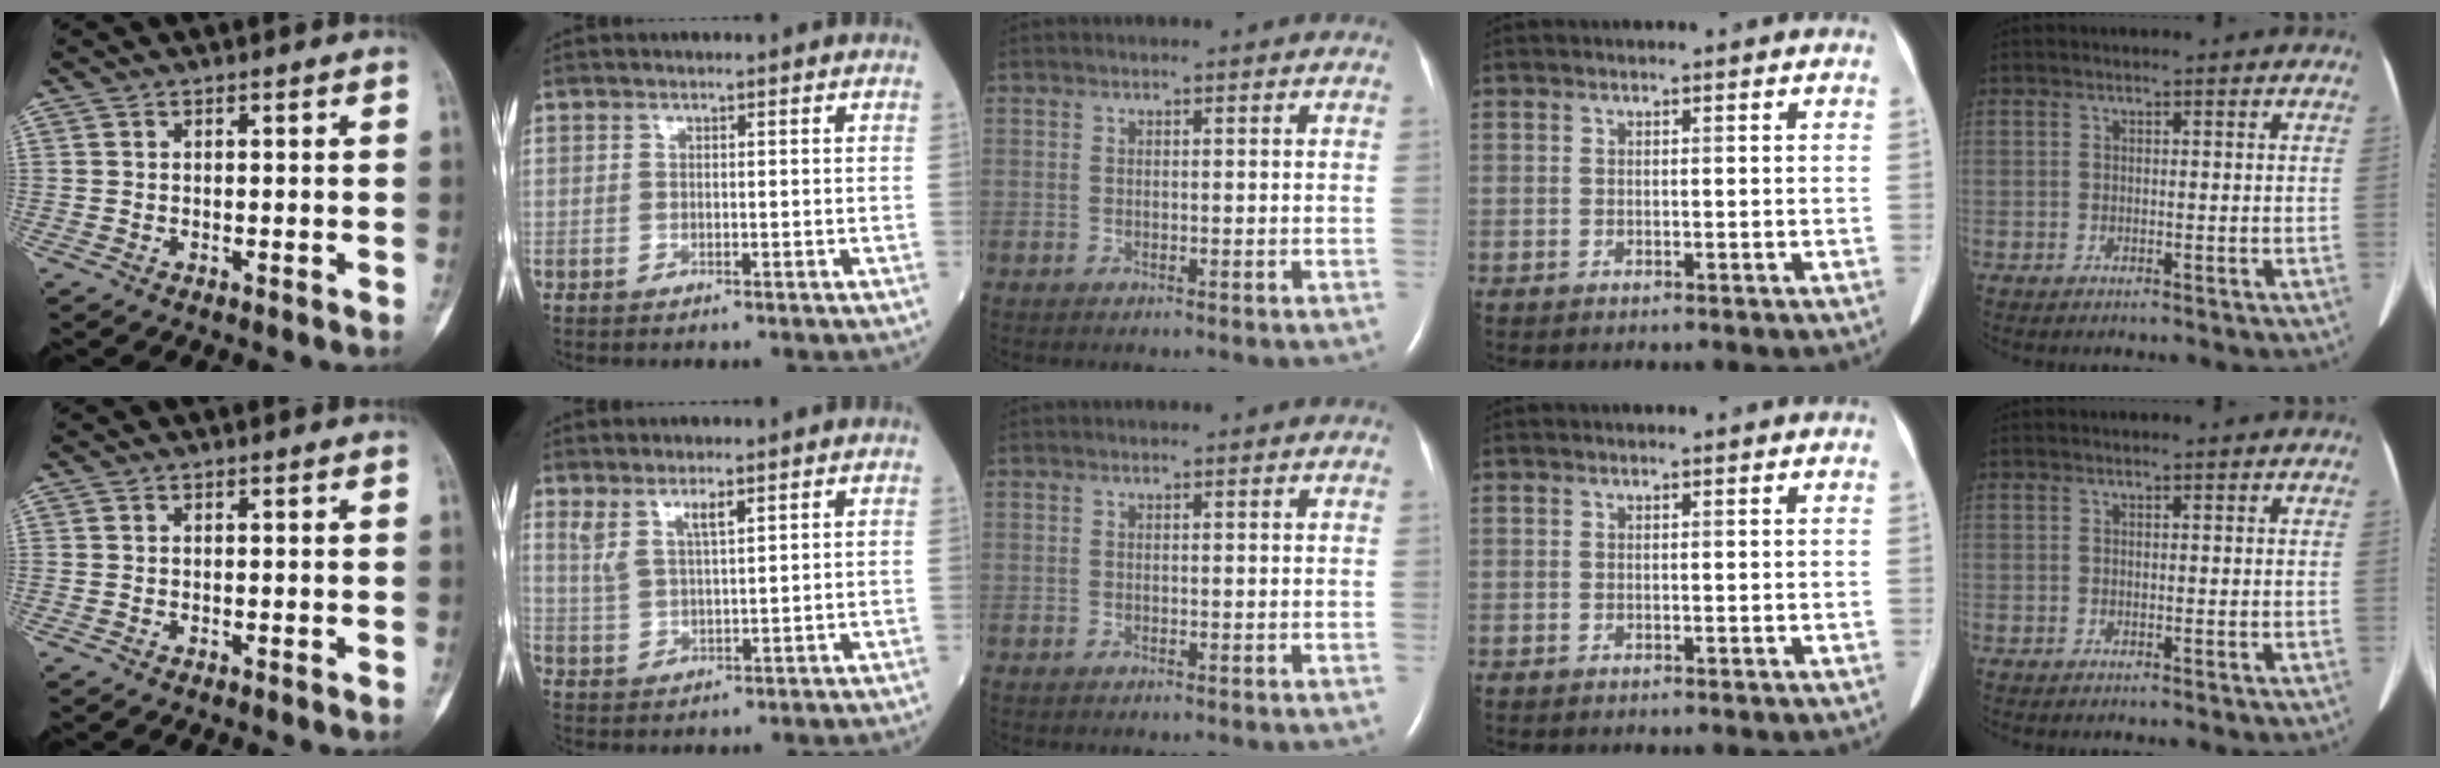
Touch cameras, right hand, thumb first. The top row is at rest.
{"index": {"total": 3.8, "force": [2.5, 0.6, 2.8], "torque": [-0.064, 0.007, 0.057]}}